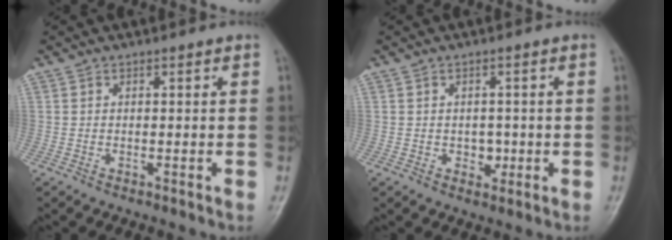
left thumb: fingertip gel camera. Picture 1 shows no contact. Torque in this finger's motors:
{"motor_torque": [-0.08, 0.15, 0.15, 0.03, 0.01]}